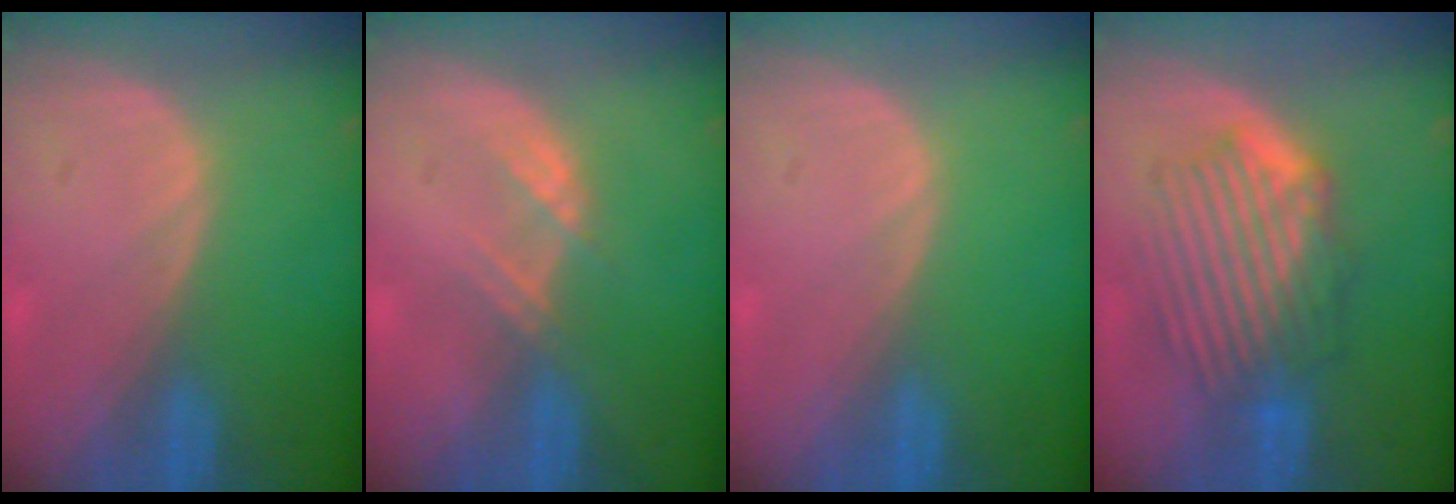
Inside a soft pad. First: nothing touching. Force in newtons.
{"total": 2.3, "press": 2.3, "slide": 0.2}
{"total": 0.0}
{"total": 9.0, "press": 8.2, "slide": 3.6}